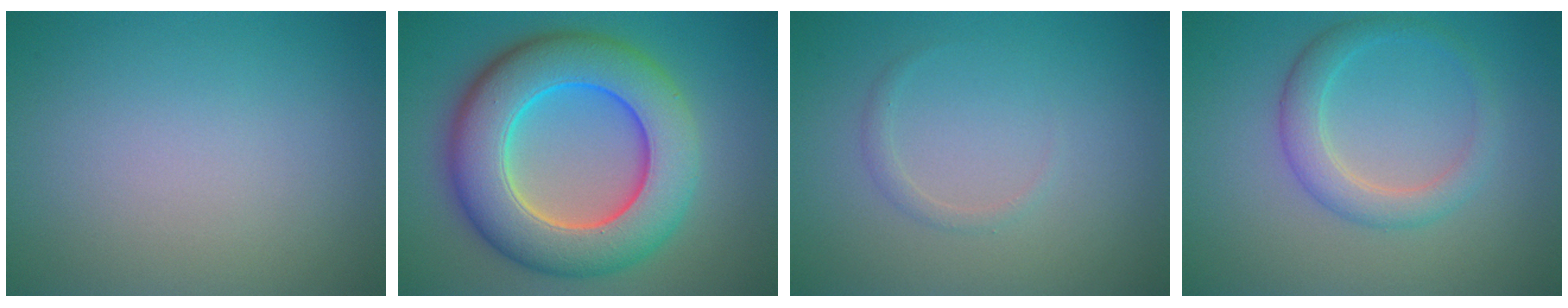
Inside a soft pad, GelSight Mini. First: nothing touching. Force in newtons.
{"total": 11.4, "press": 11.4, "slide": 0.3}
{"total": 0.8, "press": 0.8, "slide": 0.2}
{"total": 3.0, "press": 3.0, "slide": 0.2}